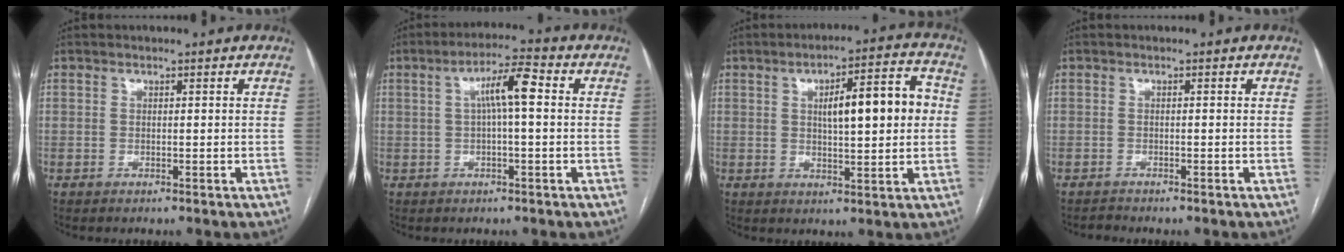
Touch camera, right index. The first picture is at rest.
{"total": 6.3, "force": [0.9, 0.8, 6.2], "torque": [-0.109, 0.021, 0.014]}
{"total": 11.0, "force": [1.6, 2.3, 10.6], "torque": [-0.155, 0.028, 0.026]}
{"total": 0.8, "force": [-0.8, -0.1, -0.1], "torque": [0.000, -0.005, -0.013]}